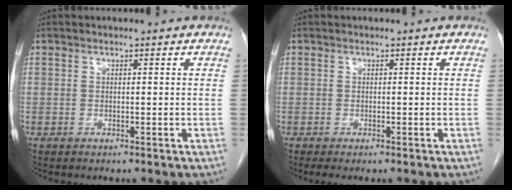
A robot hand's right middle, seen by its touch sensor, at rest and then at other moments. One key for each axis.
{"total": 1.8, "fx": -1.4, "fy": 0.5, "fz": 1.1, "tx": -0.014, "ty": -0.006, "tz": -0.017}